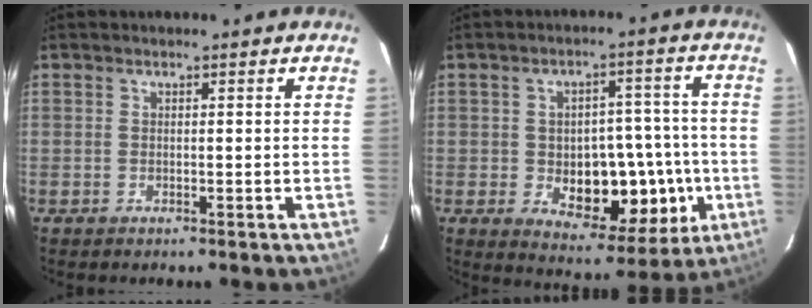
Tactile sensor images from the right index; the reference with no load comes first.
{"total": 13.9, "force": [-2.8, 7.4, 11.5], "torque": [-0.144, 0.019, -0.022]}